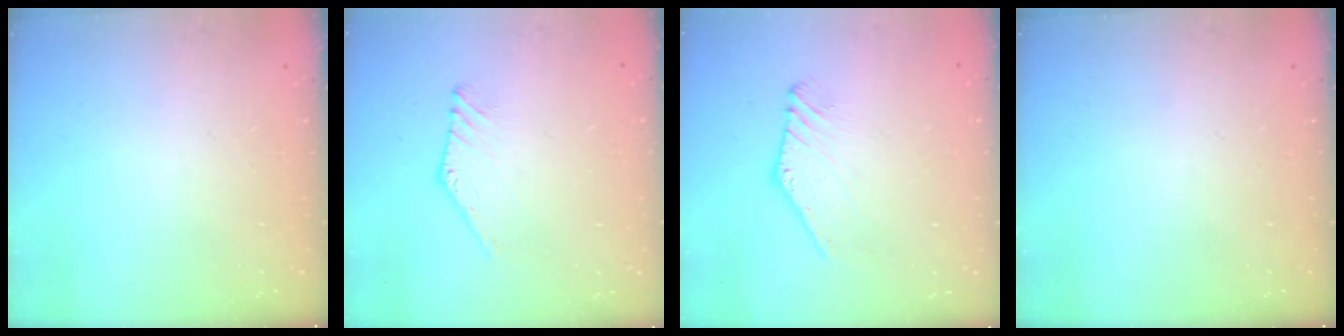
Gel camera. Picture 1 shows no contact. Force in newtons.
{"total": 2.3, "press": 2.3, "slide": 0.1}
{"total": 2.0, "press": 2.0, "slide": 0.0}
{"total": 0.0}